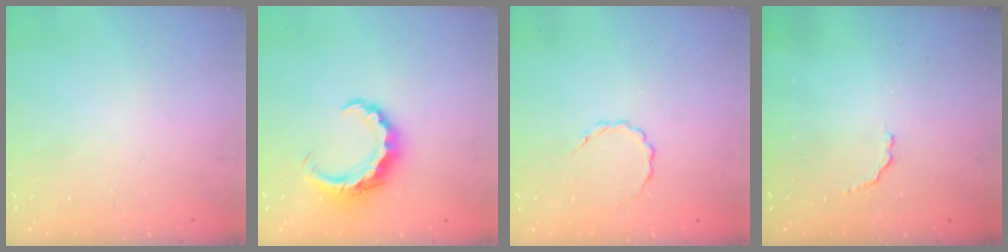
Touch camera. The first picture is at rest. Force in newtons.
{"total": 7.4, "press": 7.4, "slide": 0.3}
{"total": 3.0, "press": 2.8, "slide": 1.0}
{"total": 2.6, "press": 2.5, "slide": 0.9}